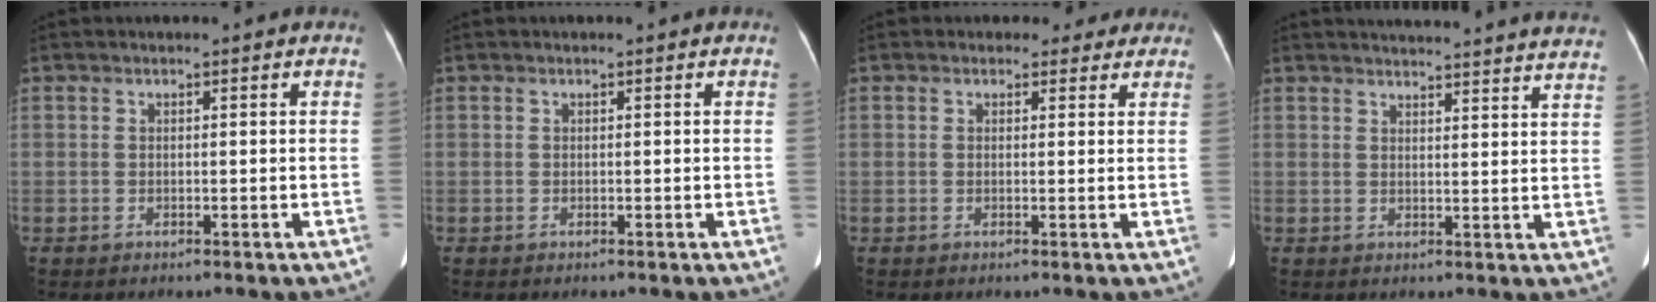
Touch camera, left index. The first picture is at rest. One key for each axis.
{"total": 0.0}
{"total": 3.0, "fx": 2.2, "fy": 2.0, "fz": 0.2, "tx": 0.007, "ty": 0.003, "tz": 0.017}
{"total": 22.6, "fx": 21.8, "fy": 0.5, "fz": 5.7, "tx": -0.069, "ty": -0.049, "tz": 0.249}